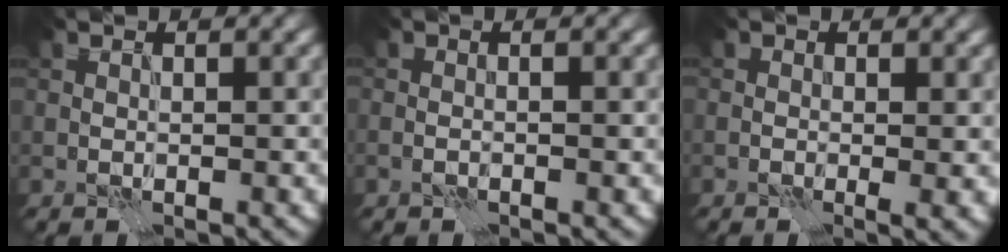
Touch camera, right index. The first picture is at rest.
{"total": 0.7, "force": [-0.3, 0.2, 0.7], "torque": [-0.004, 0.000, -0.008]}
{"total": 1.3, "force": [0.2, 0.4, 1.3], "torque": [-0.010, -0.006, 0.004]}